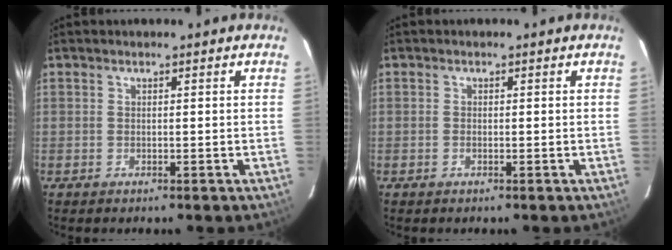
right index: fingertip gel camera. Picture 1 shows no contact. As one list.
[{"total": 0.5, "force": [-0.2, 0.4, 0.3], "torque": [-0.006, 0.000, -0.004]}]